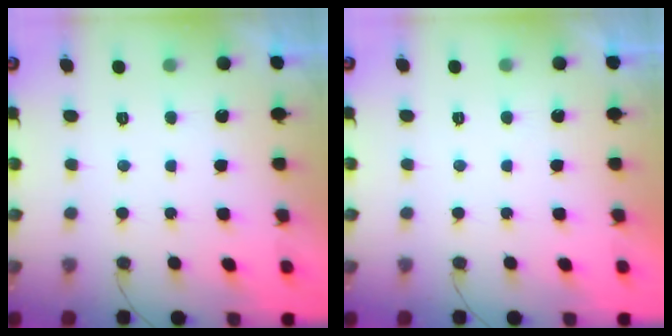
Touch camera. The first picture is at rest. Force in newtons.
{"total": 1.7, "press": 1.7, "slide": 0.0}